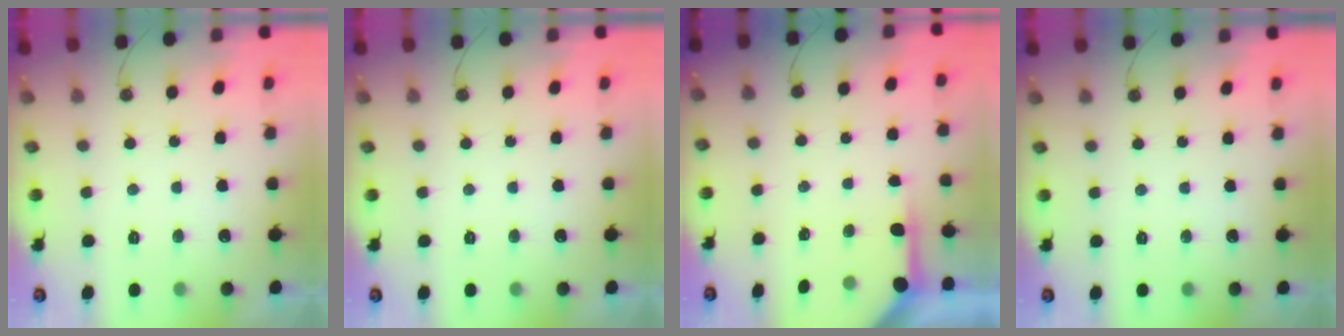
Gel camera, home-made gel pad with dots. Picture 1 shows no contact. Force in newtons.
{"total": 0.0}
{"total": 3.8, "press": 3.8, "slide": 0.5}
{"total": 0.0}